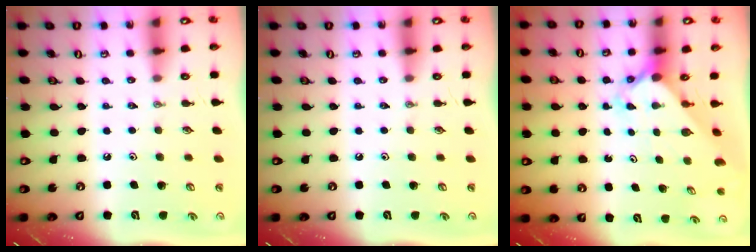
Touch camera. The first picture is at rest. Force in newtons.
{"total": 0.0}
{"total": 2.6, "press": 2.6, "slide": 0.3}